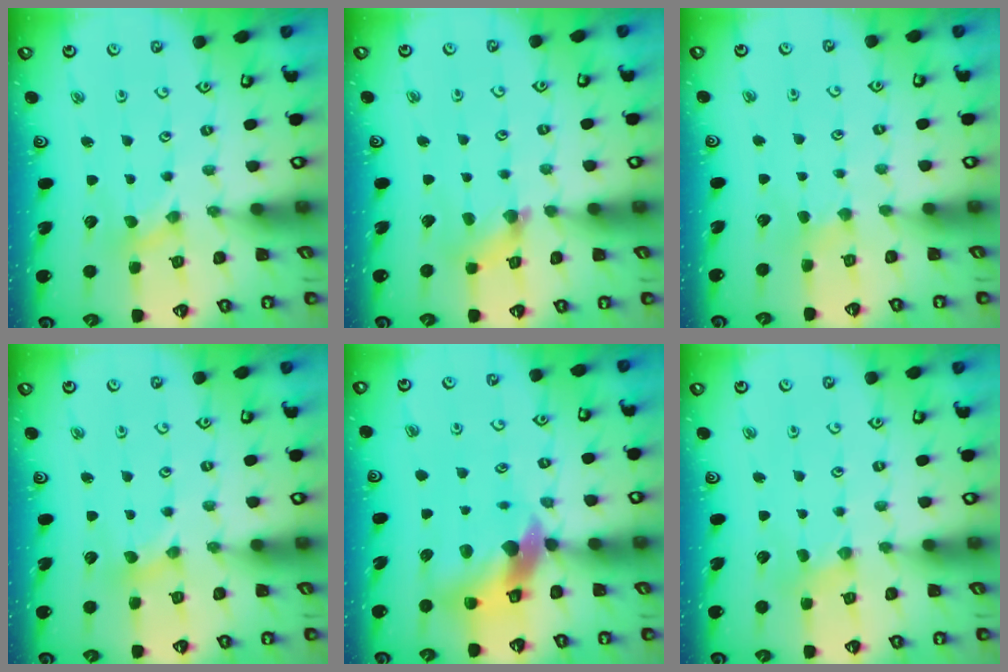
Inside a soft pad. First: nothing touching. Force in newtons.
{"total": 2.9, "press": 2.9, "slide": 0.4}
{"total": 1.8, "press": 1.8, "slide": 0.3}
{"total": 1.9, "press": 1.9, "slide": 0.4}
{"total": 11.3, "press": 11.2, "slide": 1.8}
{"total": 1.1, "press": 1.0, "slide": 0.3}